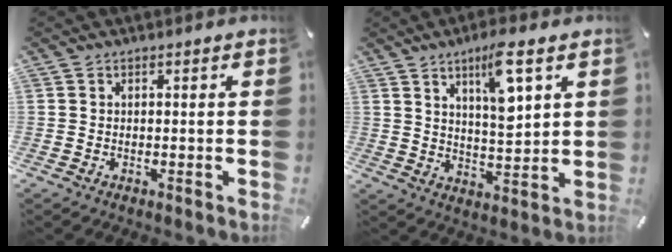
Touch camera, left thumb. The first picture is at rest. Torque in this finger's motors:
{"motor_torque": [0.77, 0.01, 0.66, 0.22, 0.15]}